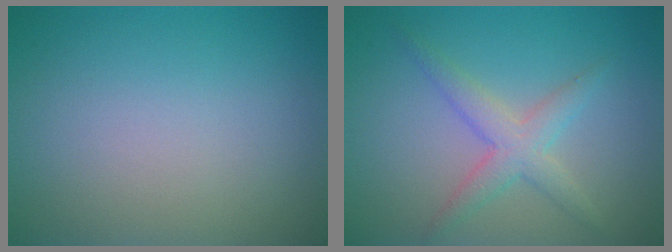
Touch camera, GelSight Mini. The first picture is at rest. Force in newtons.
{"total": 2.9, "press": 2.9, "slide": 0.1}